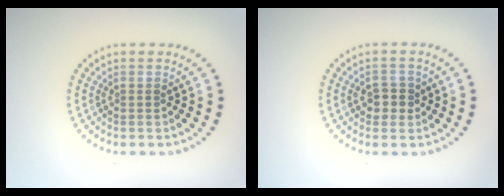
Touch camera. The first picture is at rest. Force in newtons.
{"total": 2.0, "press": 2.0, "slide": 0.4}